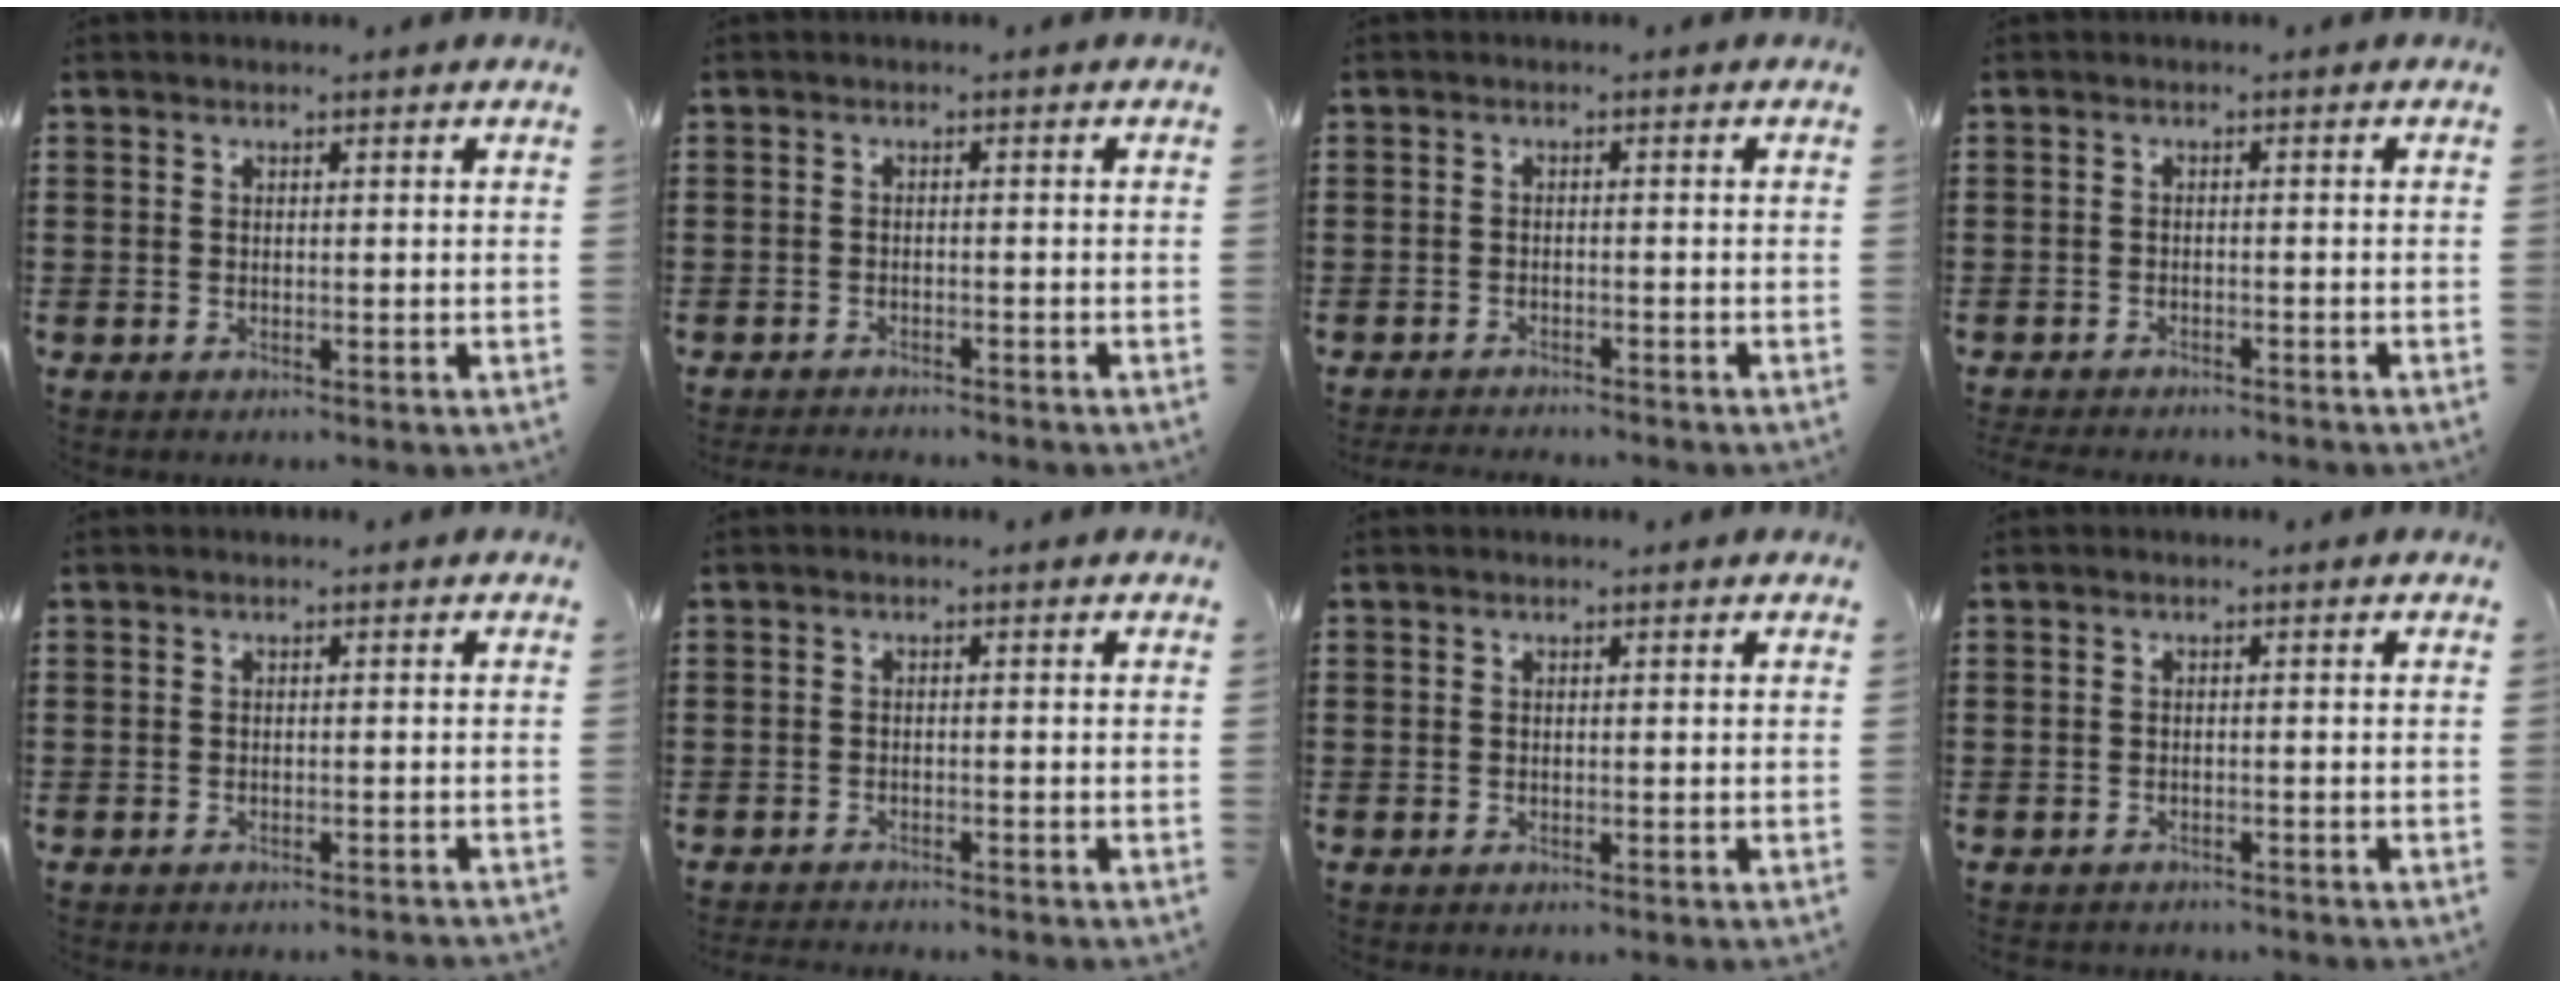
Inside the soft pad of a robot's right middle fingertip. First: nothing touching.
{"total": 1.6, "force": [-1.6, 0.0, 0.0], "torque": [-0.007, 0.000, -0.032]}
{"total": 1.9, "force": [-1.9, 0.0, 0.1], "torque": [-0.007, -0.002, -0.039]}
{"total": 1.8, "force": [-1.8, 0.0, 0.0], "torque": [-0.007, -0.002, -0.039]}
{"total": 0.9, "force": [-0.9, -0.2, 0.1], "torque": [-0.005, -0.001, -0.018]}
{"total": 1.4, "force": [-1.4, 0.0, 0.0], "torque": [-0.005, 0.000, -0.030]}
{"total": 0.0}
{"total": 1.1, "force": [-1.1, 0.2, -0.1], "torque": [-0.003, 0.000, -0.023]}